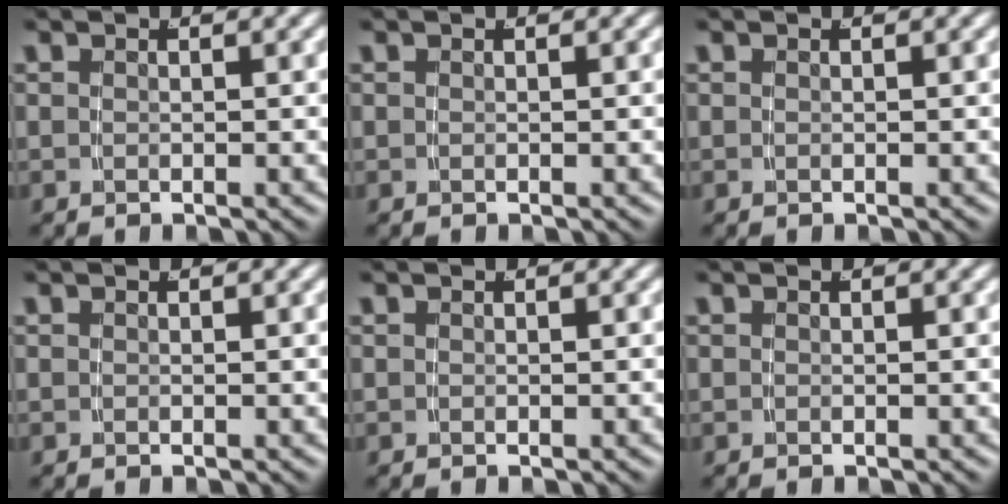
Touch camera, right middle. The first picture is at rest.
{"total": 0.0}
{"total": 0.0}
{"total": 0.0}
{"total": 0.0}
{"total": 0.0}